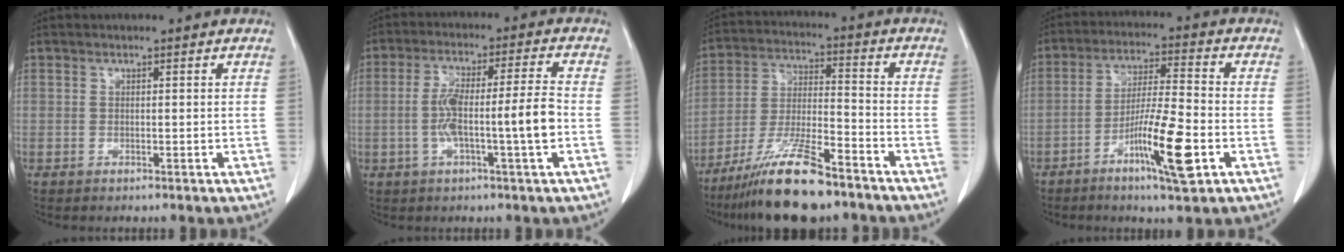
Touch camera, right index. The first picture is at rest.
{"total": 9.4, "force": [-1.9, 0.1, 9.2], "torque": [-0.173, 0.016, -0.034]}
{"total": 13.9, "force": [-10.5, 2.0, 8.8], "torque": [-0.172, -0.020, -0.189]}
{"total": 10.9, "force": [-4.6, 0.5, 9.9], "torque": [-0.178, -0.011, -0.082]}